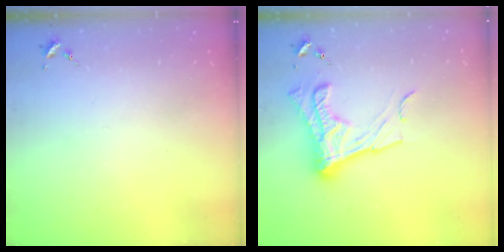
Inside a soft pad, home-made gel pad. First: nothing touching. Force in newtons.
{"total": 16.0, "press": 15.9, "slide": 0.8}